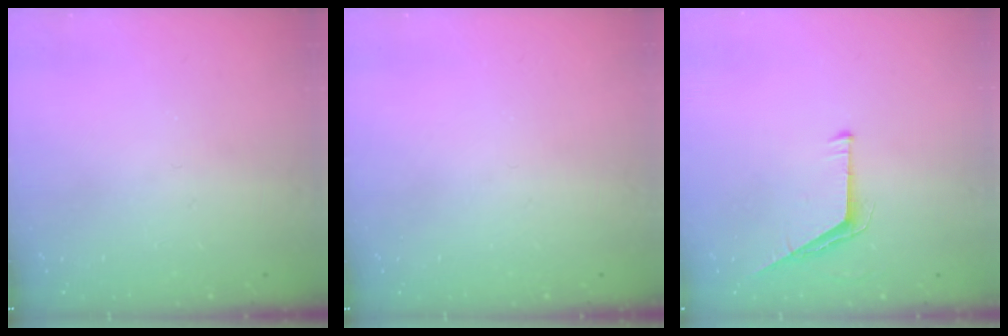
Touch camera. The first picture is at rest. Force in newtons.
{"total": 0.0}
{"total": 5.6, "press": 5.6, "slide": 0.5}